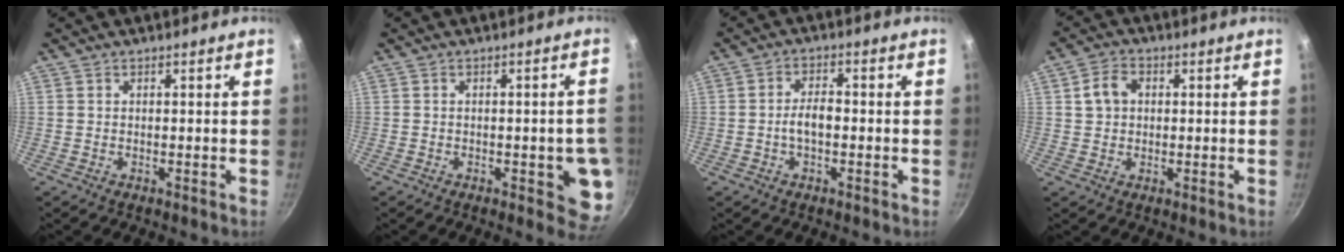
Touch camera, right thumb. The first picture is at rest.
{"total": 8.5, "force": [-1.8, 3.2, 7.7], "torque": [-0.057, 0.005, -0.020]}
{"total": 4.2, "force": [-0.9, 2.1, 3.4], "torque": [-0.056, 0.021, -0.018]}
{"total": 4.9, "force": [0.8, 3.9, 2.9], "torque": [-0.037, 0.011, 0.008]}